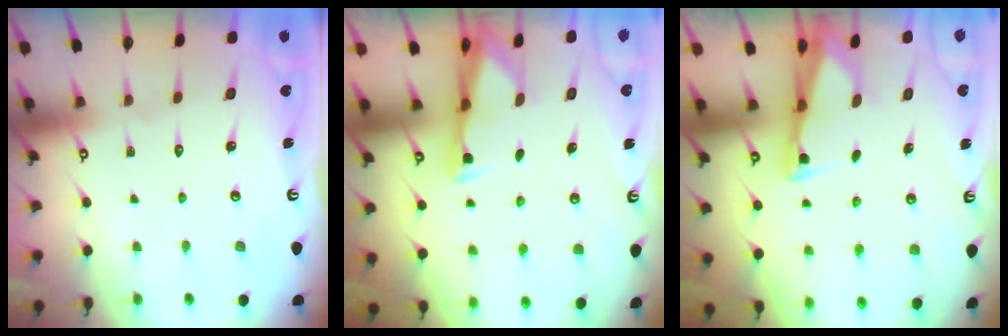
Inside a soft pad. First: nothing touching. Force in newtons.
{"total": 2.6, "press": 2.5, "slide": 0.4}
{"total": 2.4, "press": 2.4, "slide": 0.5}